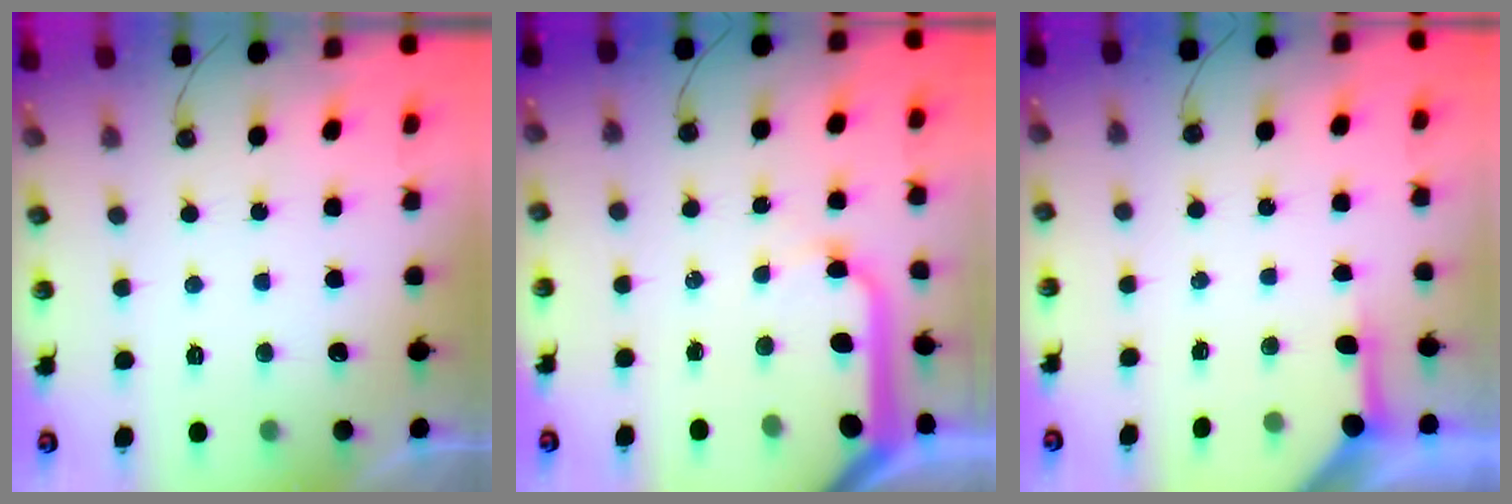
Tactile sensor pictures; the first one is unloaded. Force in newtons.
{"total": 14.6, "press": 14.5, "slide": 1.9}
{"total": 3.9, "press": 3.8, "slide": 0.5}